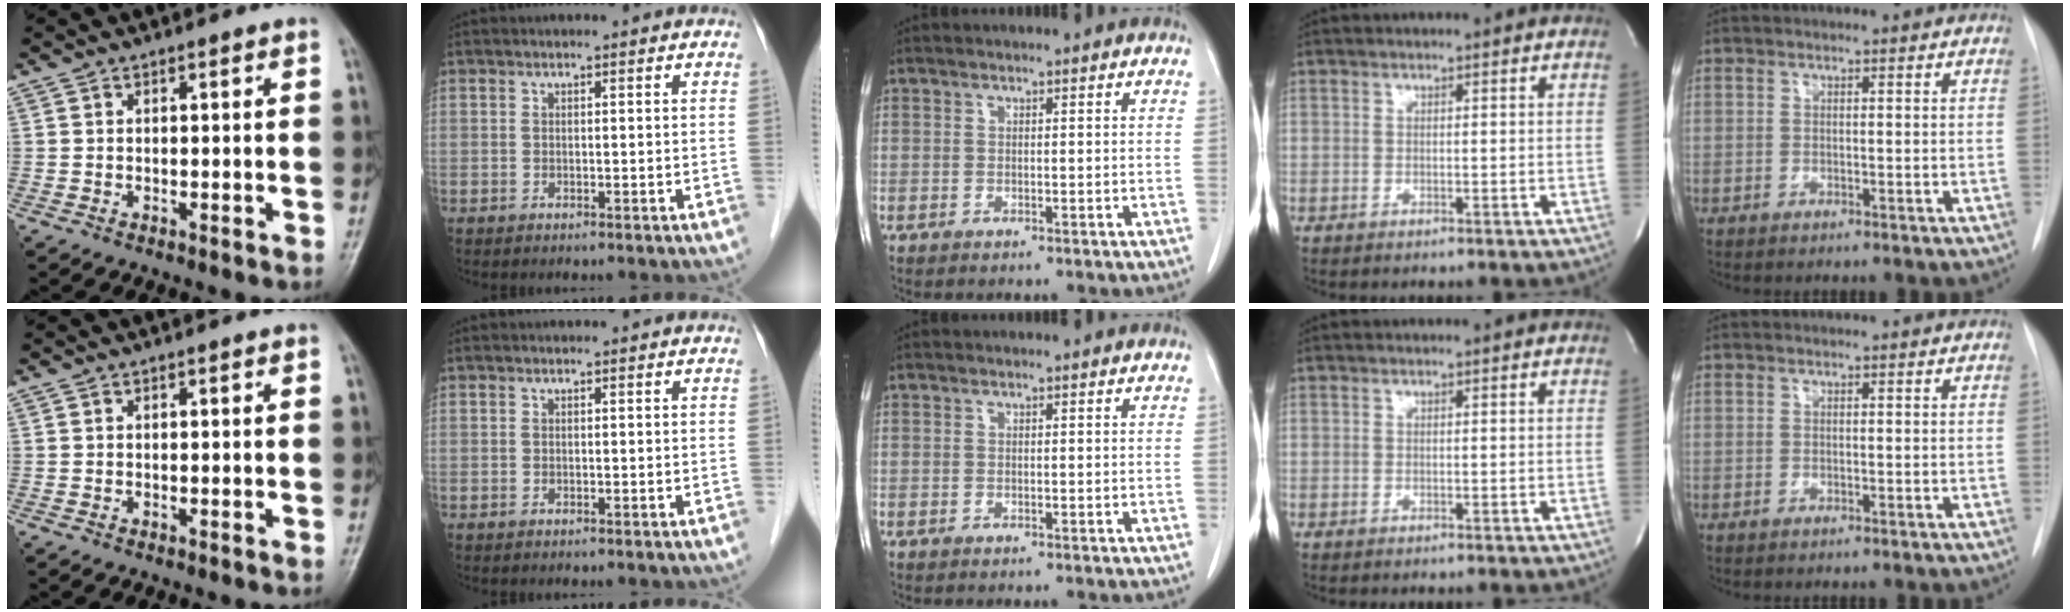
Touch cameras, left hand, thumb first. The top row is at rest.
{}